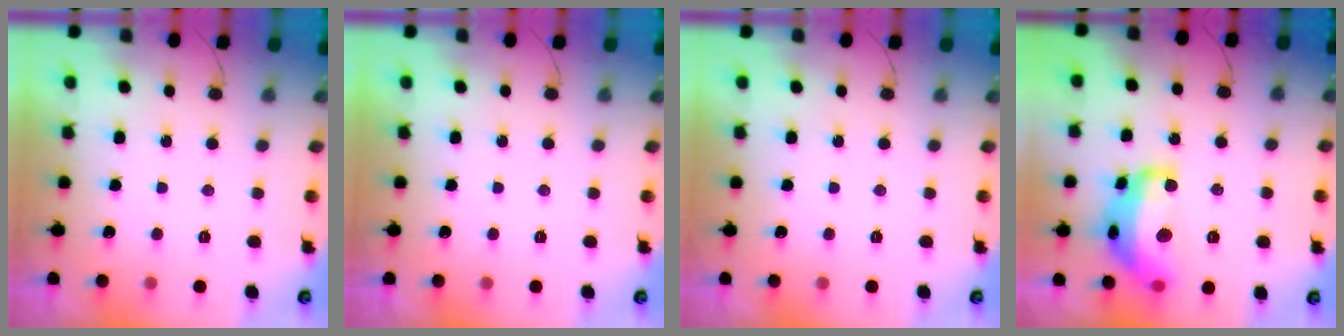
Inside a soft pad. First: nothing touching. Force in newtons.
{"total": 0.0}
{"total": 0.0}
{"total": 17.2, "press": 17.2, "slide": 1.1}